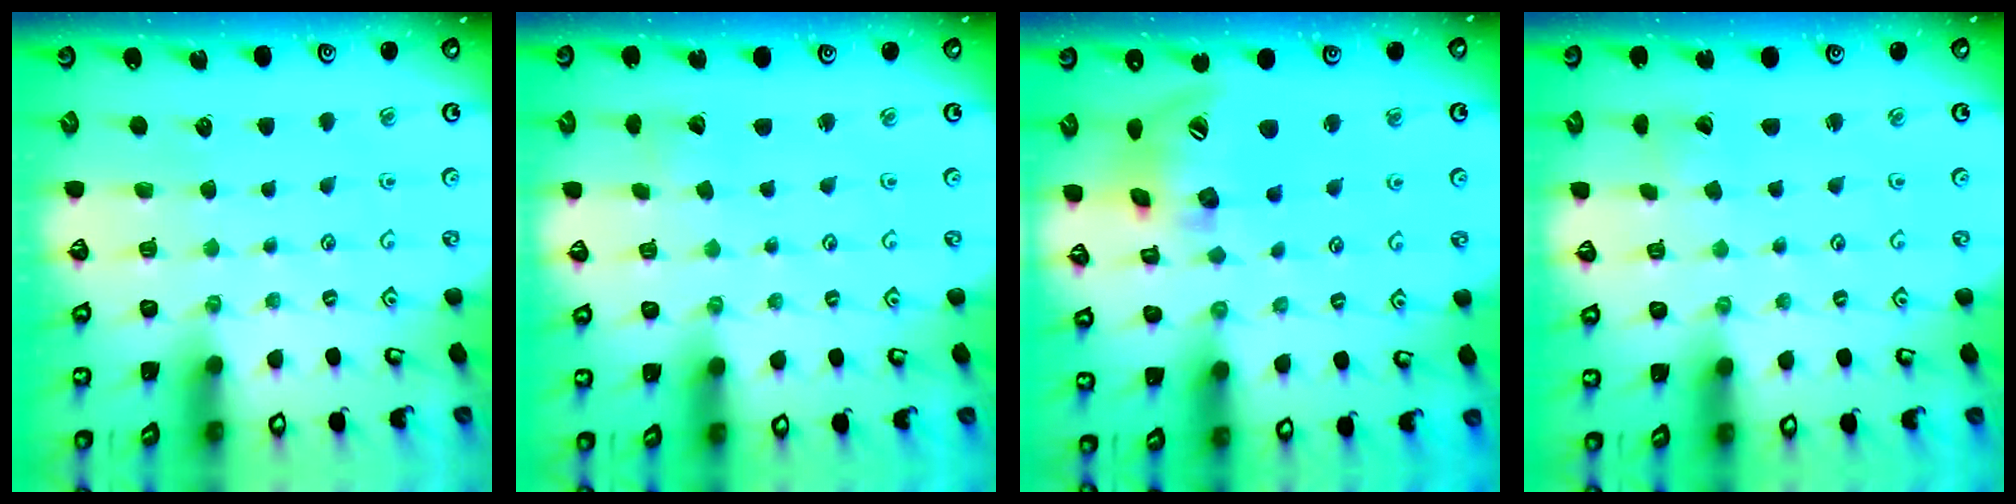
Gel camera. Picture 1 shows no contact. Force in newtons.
{"total": 1.8, "press": 1.8, "slide": 0.1}
{"total": 18.0, "press": 17.9, "slide": 2.5}
{"total": 1.5, "press": 1.5, "slide": 0.2}